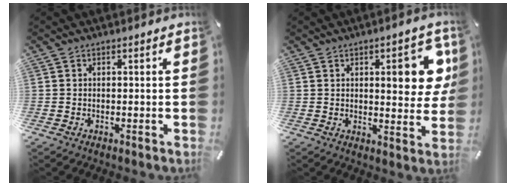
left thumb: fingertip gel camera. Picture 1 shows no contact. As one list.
[{"total": 10.8, "force": [3.4, 4.4, 9.3], "torque": [-0.114, -0.012, 0.048]}]